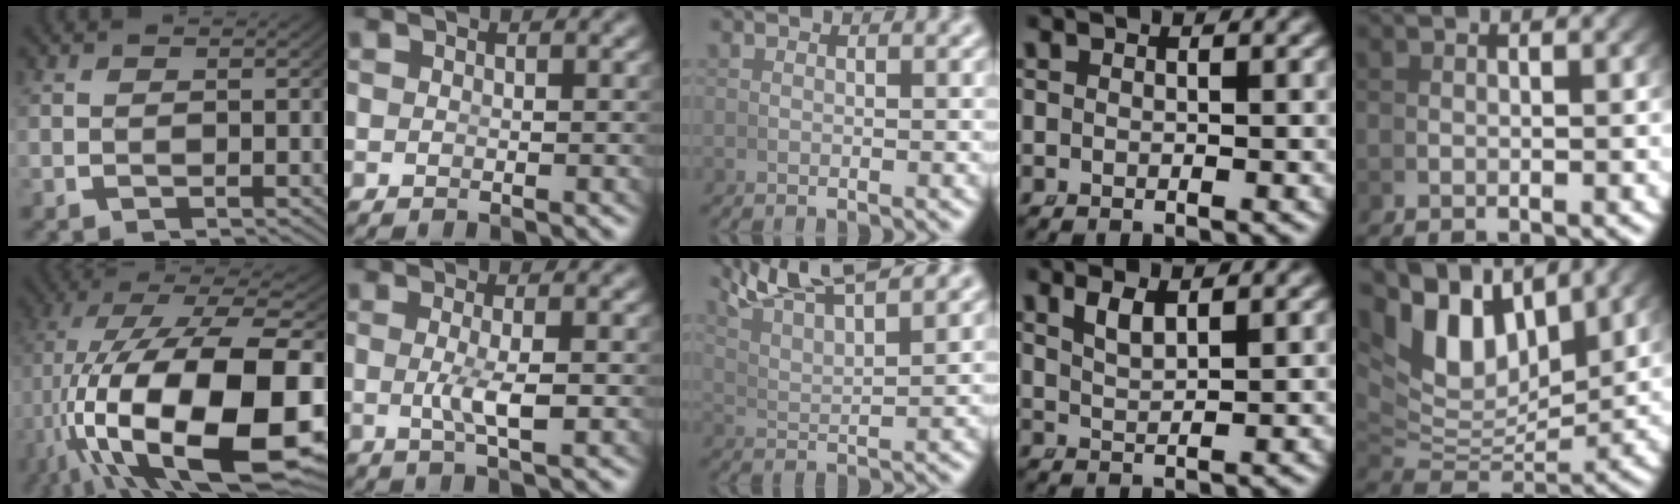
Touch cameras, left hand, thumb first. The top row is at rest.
{"thumb": {"total": 25.6, "force": [-4.8, 13.9, 20.9], "torque": [-0.405, -0.095, -0.010]}, "index": {"total": 2.6, "force": [-0.5, -0.2, 2.5], "torque": [-0.053, -0.013, 0.001]}, "middle": {"total": 7.4, "force": [5.9, 2.2, 3.7], "torque": [-0.073, 0.016, 0.098]}, "ring": {"total": 1.5, "force": [1.1, 0.0, 1.1], "torque": [-0.024, -0.007, 0.030]}, "little": {"total": 10.2, "force": [3.9, 6.3, 7.0], "torque": [-0.139, -0.004, 0.072]}}